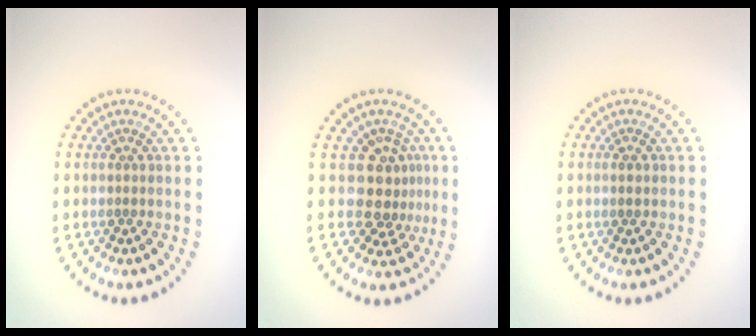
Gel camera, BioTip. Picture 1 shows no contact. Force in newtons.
{"total": 3.4, "press": 2.5, "slide": 2.3}
{"total": 1.0, "press": 1.0, "slide": 0.2}